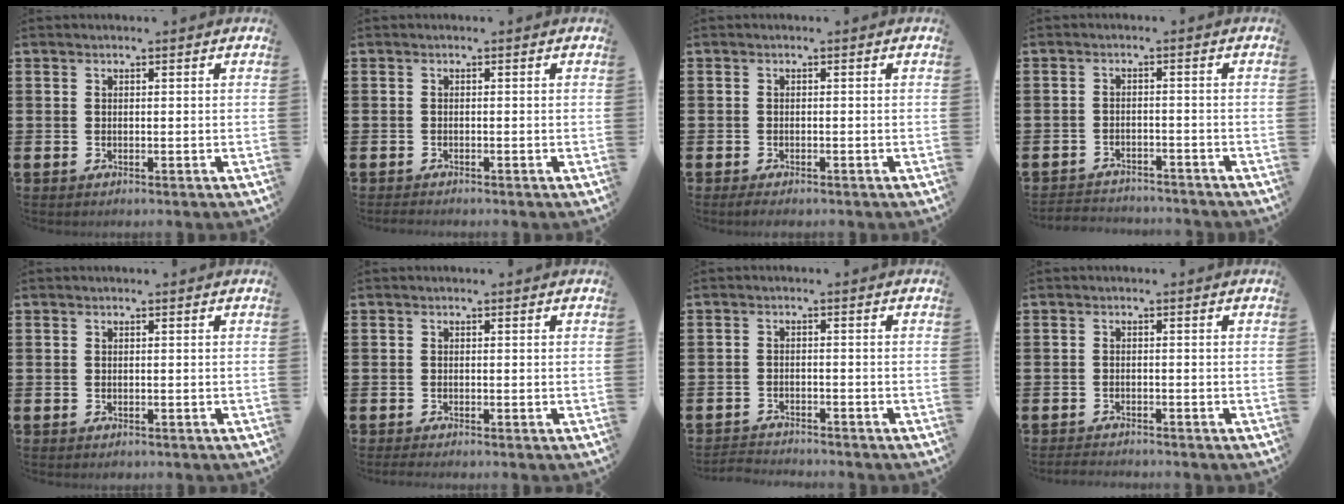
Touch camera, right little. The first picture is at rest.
{"total": 0.6, "force": [-0.6, 0.1, 0.1], "torque": [-0.003, -0.002, -0.012]}
{"total": 0.8, "force": [-0.6, 0.3, 0.6], "torque": [-0.012, -0.001, -0.011]}
{"total": 2.5, "force": [-2.4, 0.1, -0.3], "torque": [-0.002, 0.003, -0.055]}
{"total": 0.0}
{"total": 0.6, "force": [-0.4, 0.0, 0.4], "torque": [-0.006, -0.001, -0.008]}
{"total": 2.0, "force": [-2.0, 0.0, -0.2], "torque": [-0.003, 0.003, -0.043]}
{"total": 1.3, "force": [-1.3, 0.1, 0.0], "torque": [-0.004, 0.002, -0.026]}